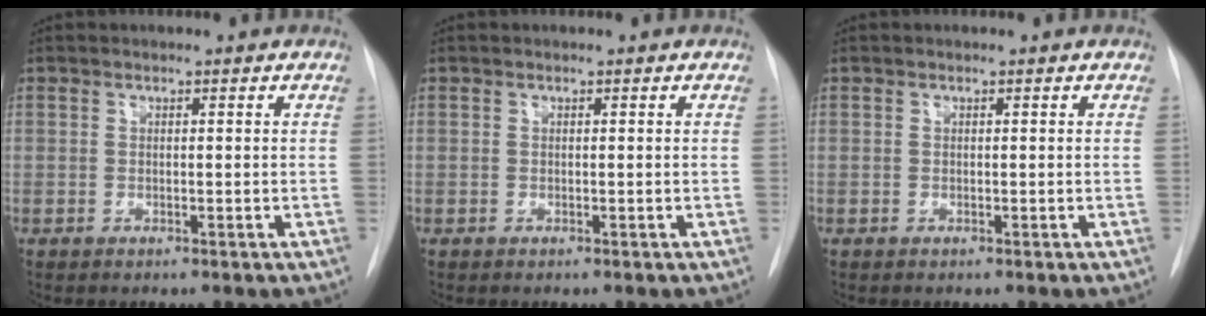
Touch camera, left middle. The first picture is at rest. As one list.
[{"total": 0.0}, {"total": 0.0}]